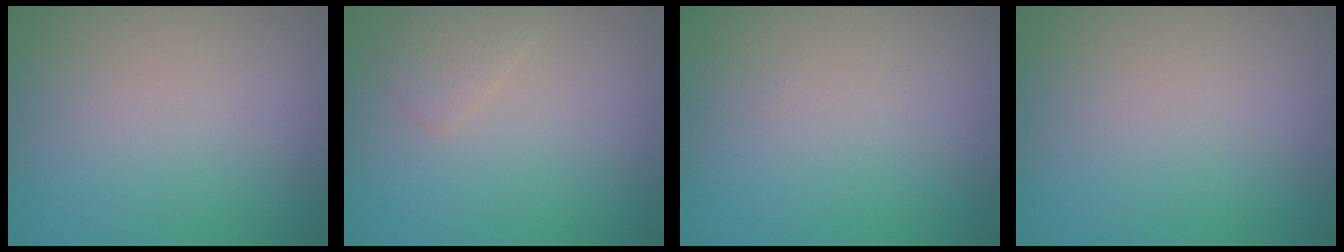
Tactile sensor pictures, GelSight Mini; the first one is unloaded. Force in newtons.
{"total": 1.1, "press": 1.1, "slide": 0.0}
{"total": 0.0}
{"total": 0.0}